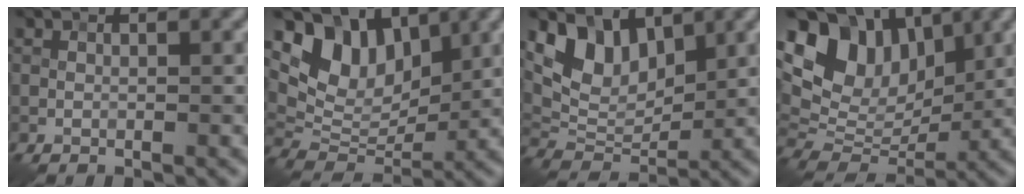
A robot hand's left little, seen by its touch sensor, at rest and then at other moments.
{"total": 7.4, "force": [3.8, 4.9, 4.0], "torque": [-0.064, -0.009, 0.068]}
{"total": 6.3, "force": [3.6, 3.7, 3.5], "torque": [-0.069, -0.010, 0.062]}
{"total": 11.0, "force": [4.3, 7.9, 6.4], "torque": [-0.112, 0.023, 0.077]}